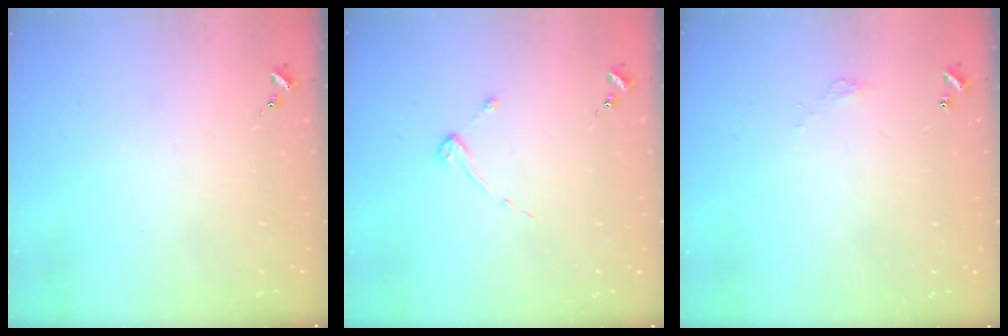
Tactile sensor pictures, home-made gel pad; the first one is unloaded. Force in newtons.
{"total": 2.6, "press": 2.5, "slide": 0.4}
{"total": 2.7, "press": 2.7, "slide": 0.2}